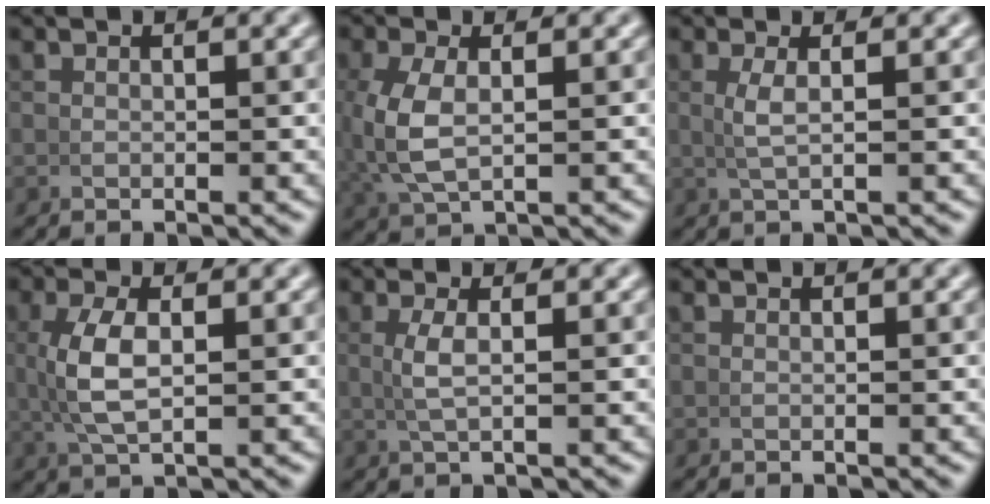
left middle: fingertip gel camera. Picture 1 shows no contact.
{"total": 4.0, "force": [0.3, 2.2, 3.4], "torque": [-0.093, -0.002, 0.017]}
{"total": 1.7, "force": [0.5, -0.2, 1.6], "torque": [-0.035, 0.001, 0.014]}
{"total": 4.1, "force": [0.5, 1.7, 3.7], "torque": [-0.087, 0.002, 0.017]}
{"total": 1.9, "force": [0.4, 0.0, 1.8], "torque": [-0.040, 0.003, 0.011]}
{"total": 0.0}